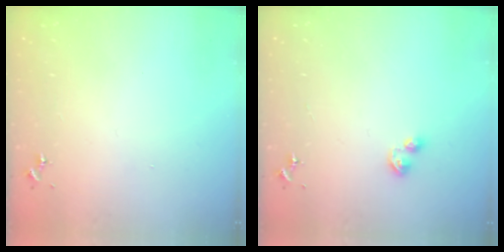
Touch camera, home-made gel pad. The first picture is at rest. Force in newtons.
{"total": 3.8, "press": 3.7, "slide": 0.7}